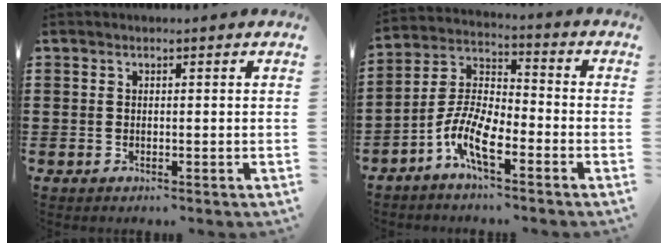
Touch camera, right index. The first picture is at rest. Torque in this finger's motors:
{"motor_torque": [2.14, 0.00, 0.26, 0.21]}